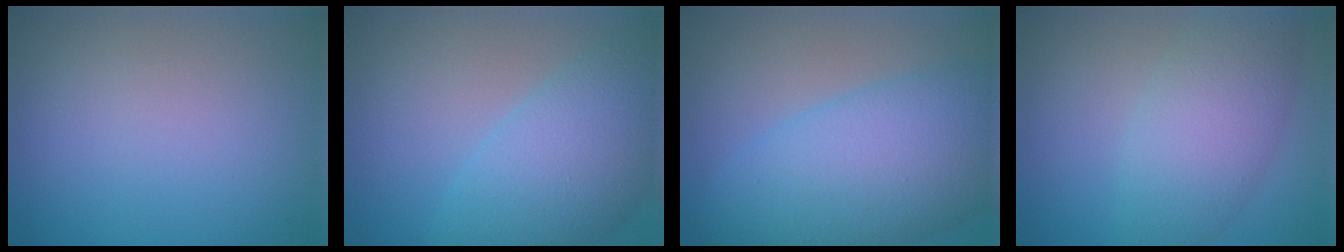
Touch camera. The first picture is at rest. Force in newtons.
{"total": 5.5, "press": 5.5, "slide": 0.4}
{"total": 9.9, "press": 9.9, "slide": 0.2}
{"total": 5.5, "press": 5.5, "slide": 0.2}